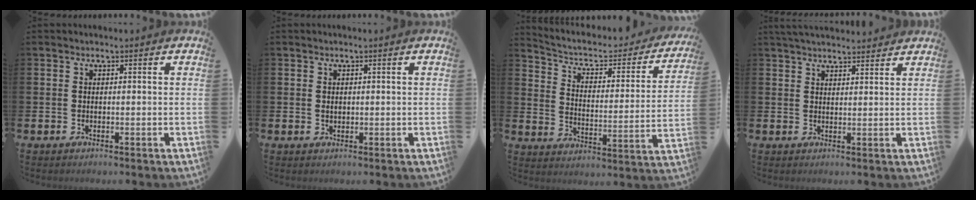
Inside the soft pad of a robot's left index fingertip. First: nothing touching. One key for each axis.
{"total": 0.8, "fx": 0.3, "fy": 0.6, "fz": 0.4, "tx": 0.005, "ty": -0.002, "tz": 0.001}
{"total": 5.7, "fx": 4.6, "fy": 2.4, "fz": 2.3, "tx": -0.068, "ty": -0.035, "tz": 0.068}
{"total": 3.3, "fx": 3.3, "fy": 0.4, "fz": 0.6, "tx": -0.015, "ty": -0.010, "tz": 0.060}